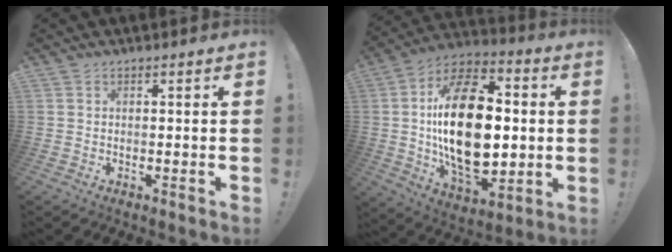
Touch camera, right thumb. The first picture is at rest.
{"total": 28.5, "force": [0.6, 16.5, 23.2], "torque": [-0.405, -0.003, 0.018]}